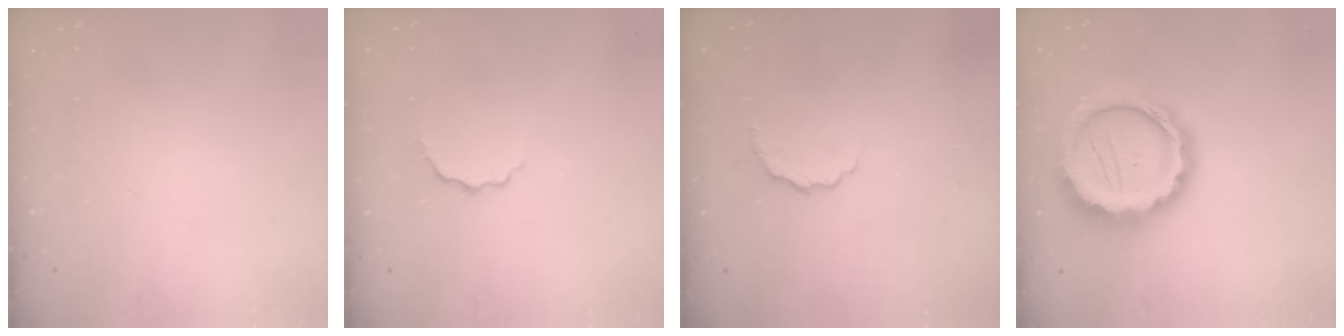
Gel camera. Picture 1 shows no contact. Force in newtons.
{"total": 5.4, "press": 5.3, "slide": 1.0}
{"total": 3.6, "press": 3.5, "slide": 0.9}
{"total": 14.4, "press": 14.2, "slide": 2.9}